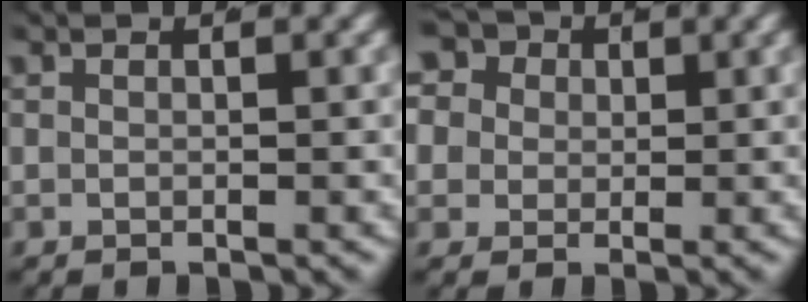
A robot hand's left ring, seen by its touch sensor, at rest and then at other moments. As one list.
[{"total": 9.6, "force": [2.3, 8.4, 4.1], "torque": [-0.105, -0.009, 0.034]}]